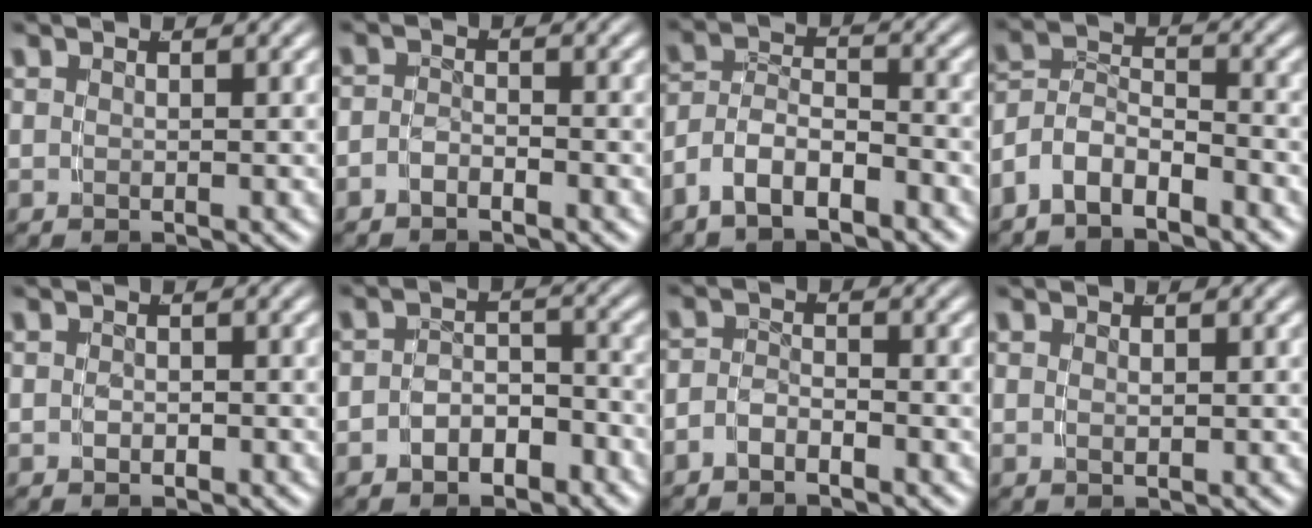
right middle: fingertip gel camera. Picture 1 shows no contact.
{"total": 1.8, "force": [-1.6, 0.6, 0.5], "torque": [-0.014, -0.007, -0.027]}
{"total": 5.3, "force": [-3.3, 3.5, 2.3], "torque": [-0.049, -0.014, -0.059]}
{"total": 6.1, "force": [-3.3, 4.6, 2.3], "torque": [-0.055, -0.018, -0.064]}
{"total": 0.7, "force": [-0.6, 0.2, 0.2], "torque": [-0.005, -0.004, -0.007]}
{"total": 3.6, "force": [-2.6, 2.2, 1.3], "torque": [-0.017, -0.004, -0.048]}
{"total": 2.2, "force": [-1.9, 0.9, 0.7], "torque": [-0.018, -0.007, -0.033]}
{"total": 0.5, "force": [0.1, -0.4, 0.4], "torque": [-0.005, -0.006, 0.009]}